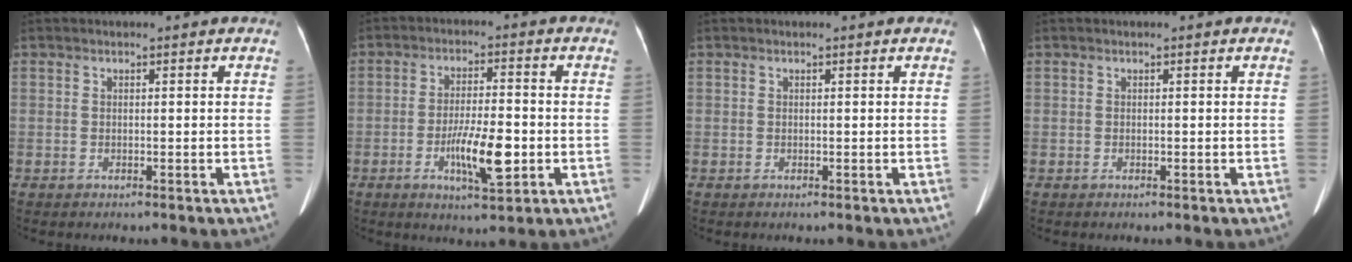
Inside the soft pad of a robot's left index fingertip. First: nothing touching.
{"total": 8.5, "force": [-2.8, 1.9, 7.8], "torque": [-0.140, -0.007, -0.047]}
{"total": 0.0}
{"total": 0.0}